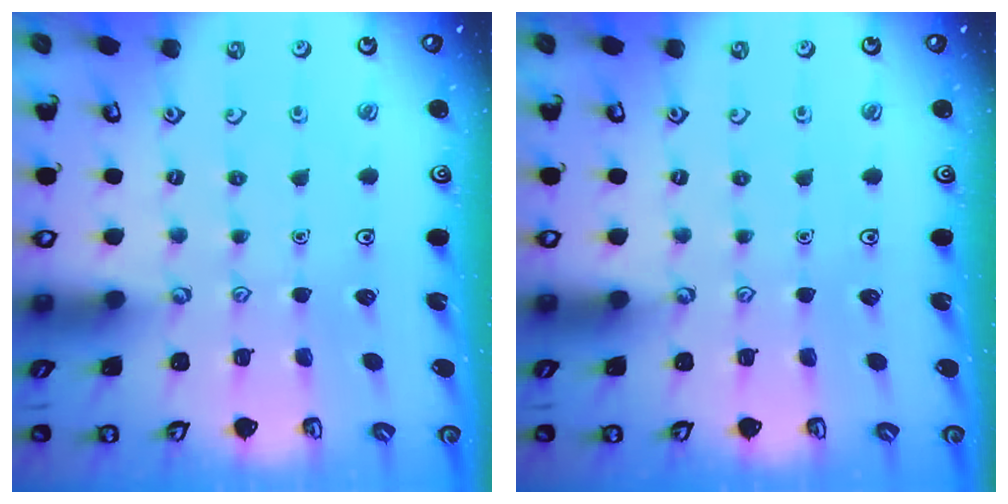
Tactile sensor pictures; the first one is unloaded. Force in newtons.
{"total": 0.0}